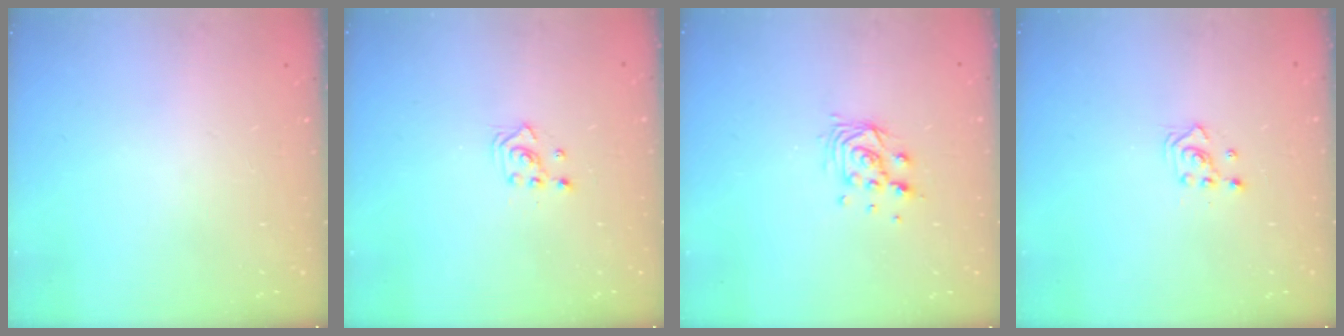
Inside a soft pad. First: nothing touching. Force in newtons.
{"total": 2.5, "press": 2.5, "slide": 0.3}
{"total": 8.2, "press": 8.2, "slide": 0.6}
{"total": 2.3, "press": 2.3, "slide": 0.3}